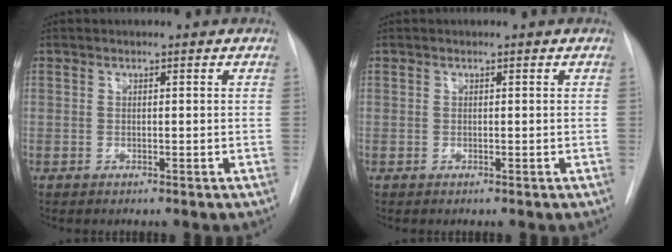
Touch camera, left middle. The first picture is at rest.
{"total": 0.0}